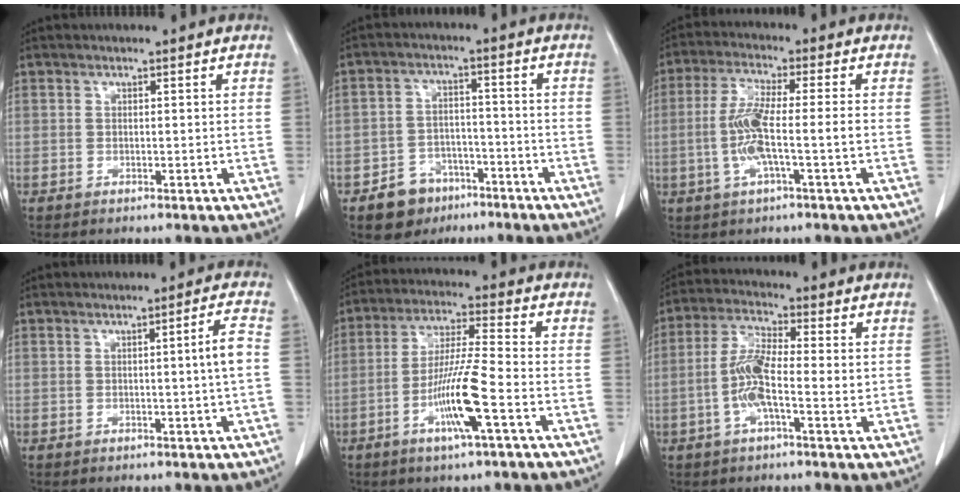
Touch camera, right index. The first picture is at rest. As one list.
[{"total": 6.8, "force": [-4.3, 5.0, 1.6], "torque": [-0.026, 0.013, -0.063]}, {"total": 7.5, "force": [-1.4, 0.4, 7.3], "torque": [-0.151, 0.007, -0.028]}, {"total": 3.4, "force": [-0.2, -0.9, 3.2], "torque": [-0.047, -0.001, -0.002]}, {"total": 7.8, "force": [-2.7, 0.0, 7.3], "torque": [-0.136, -0.006, -0.051]}, {"total": 7.3, "force": [-1.0, 1.6, 7.0], "torque": [-0.146, 0.012, -0.026]}]